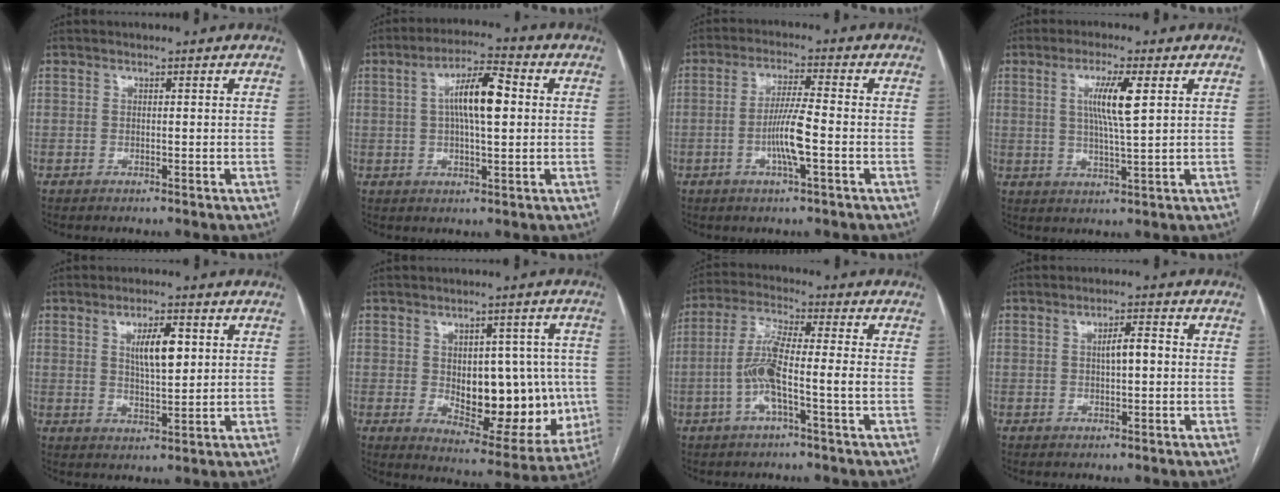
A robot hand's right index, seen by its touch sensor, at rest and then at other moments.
{"total": 9.3, "force": [1.4, 2.0, 8.9], "torque": [-0.163, 0.020, 0.020]}
{"total": 6.9, "force": [-1.9, 0.1, 6.7], "torque": [-0.132, -0.002, -0.036]}
{"total": 6.9, "force": [1.9, 0.0, 6.6], "torque": [-0.126, -0.003, 0.037]}
{"total": 6.4, "force": [1.9, 1.7, 5.8], "torque": [-0.102, 0.002, 0.036]}
{"total": 17.2, "force": [-0.9, 8.6, 14.8], "torque": [-0.203, 0.004, 0.014]}
{"total": 8.7, "force": [-2.1, 0.4, 8.4], "torque": [-0.174, 0.013, -0.045]}
{"total": 3.3, "force": [0.2, 0.8, 3.2], "torque": [-0.056, 0.007, 0.003]}